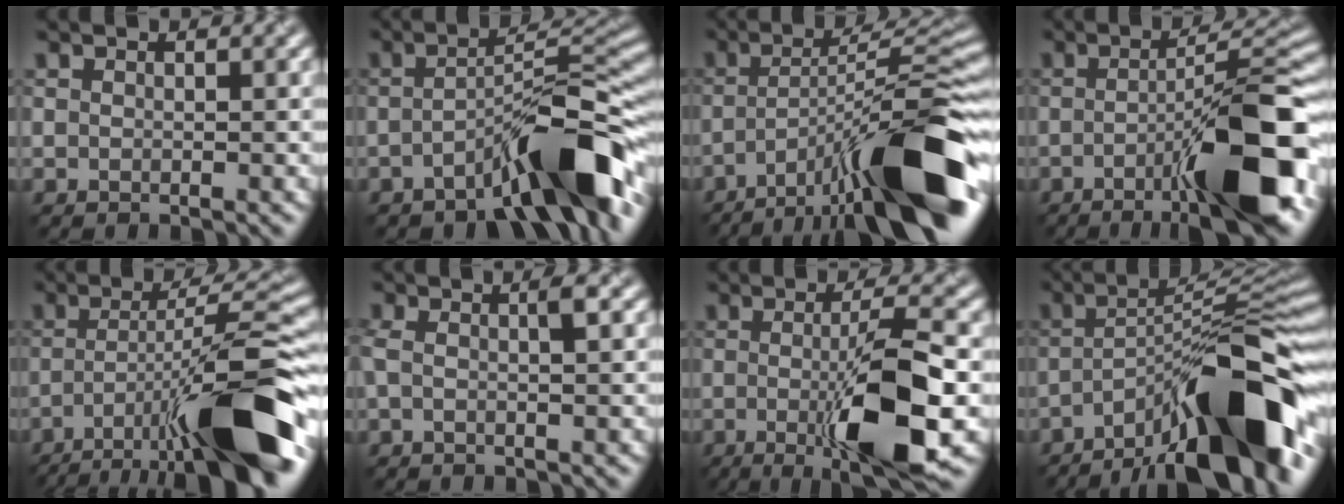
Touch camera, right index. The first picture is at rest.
{"total": 8.5, "force": [-5.2, 1.8, 6.5], "torque": [-0.095, 0.026, -0.074]}
{"total": 14.8, "force": [-8.5, 3.0, 11.7], "torque": [-0.194, 0.016, -0.125]}
{"total": 11.2, "force": [-4.7, 1.8, 10.1], "torque": [-0.142, 0.015, -0.063]}
{"total": 12.5, "force": [-6.4, 2.6, 10.4], "torque": [-0.175, 0.014, -0.092]}
{"total": 1.7, "force": [-0.2, 0.2, 1.7], "torque": [-0.036, 0.008, 0.003]}
{"total": 8.4, "force": [-1.8, 1.4, 8.1], "torque": [-0.130, -0.002, -0.017]}
{"total": 15.4, "force": [-9.5, 3.7, 11.6], "torque": [-0.176, 0.024, -0.150]}